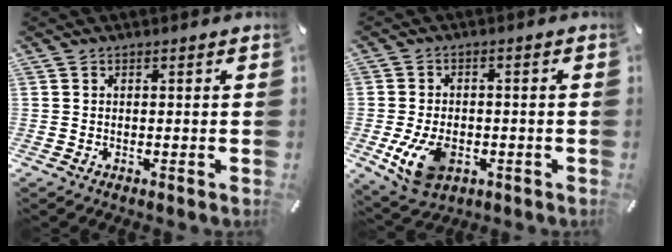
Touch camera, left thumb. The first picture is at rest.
{"total": 10.1, "force": [-3.1, 6.7, 6.9], "torque": [-0.135, -0.002, -0.055]}